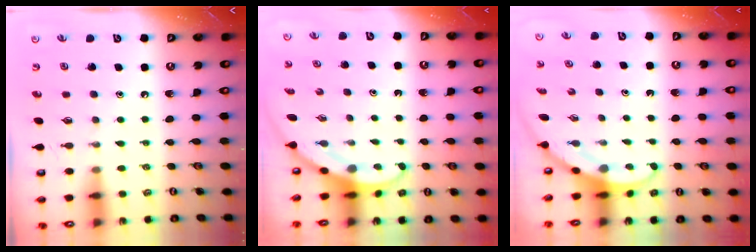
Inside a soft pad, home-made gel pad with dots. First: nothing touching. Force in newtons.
{"total": 3.3, "press": 3.3, "slide": 0.2}
{"total": 3.2, "press": 3.2, "slide": 0.1}